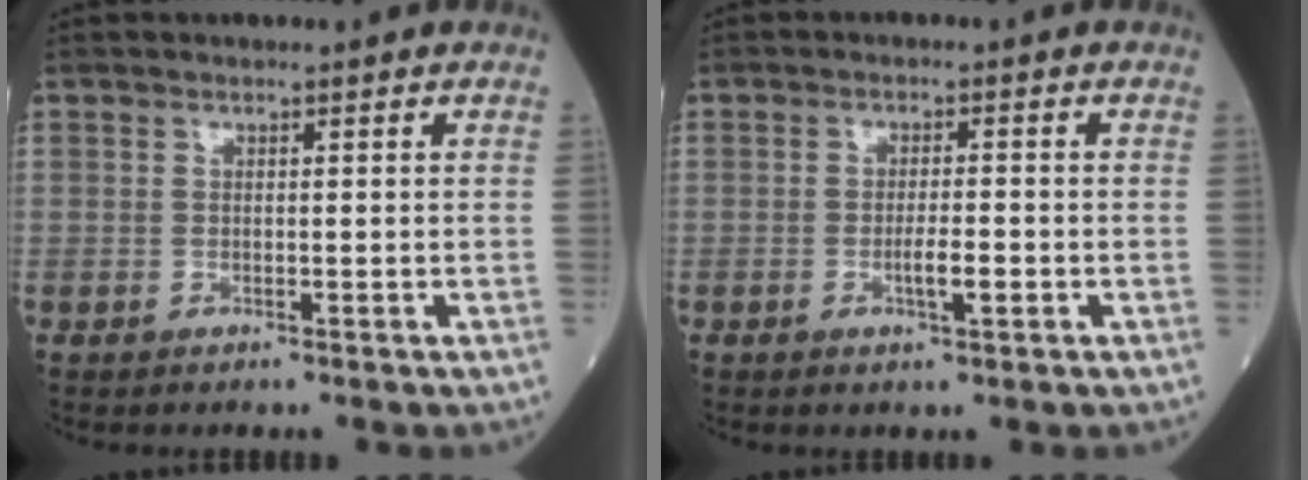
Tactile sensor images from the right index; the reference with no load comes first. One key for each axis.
{"total": 3.1, "fx": -1.0, "fy": 0.4, "fz": 2.9, "tx": -0.050, "ty": 0.001, "tz": -0.014}